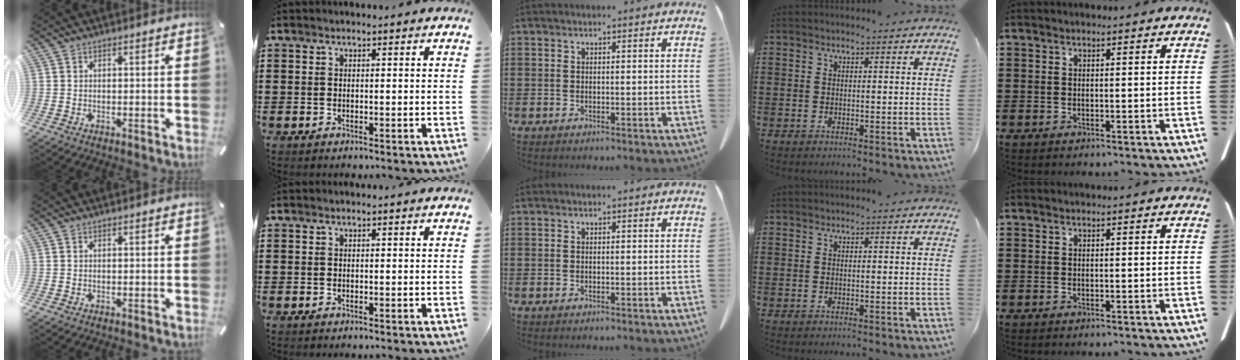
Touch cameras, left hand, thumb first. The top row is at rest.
{}